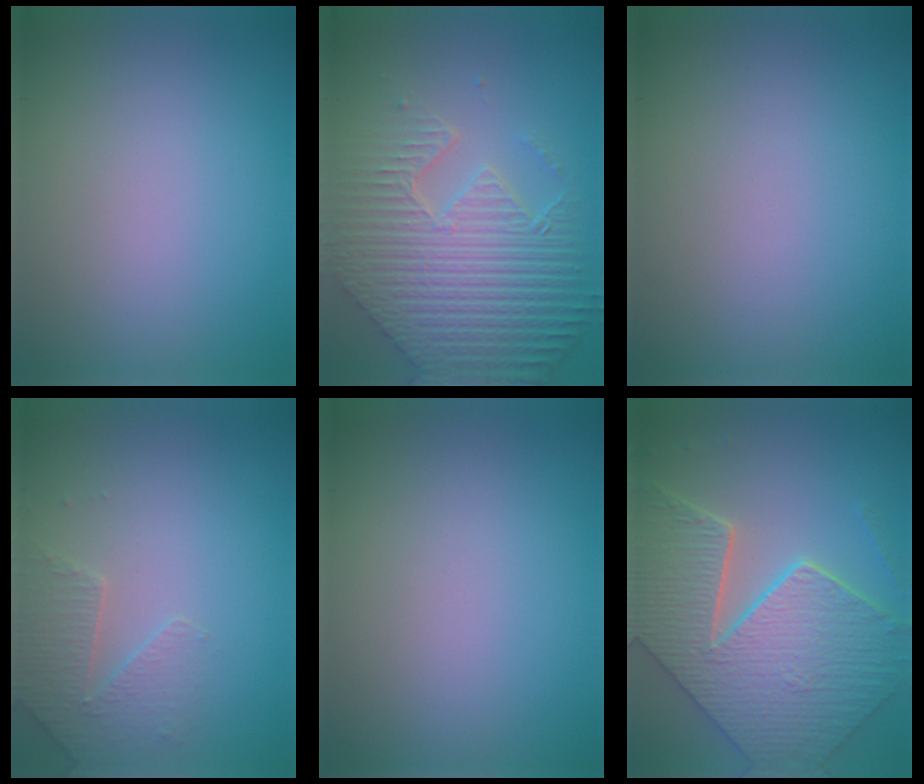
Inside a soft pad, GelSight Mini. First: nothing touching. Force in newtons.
{"total": 9.4, "press": 6.5, "slide": 6.8}
{"total": 0.0}
{"total": 2.8, "press": 2.7, "slide": 0.7}
{"total": 0.0}
{"total": 8.2, "press": 6.8, "slide": 4.5}